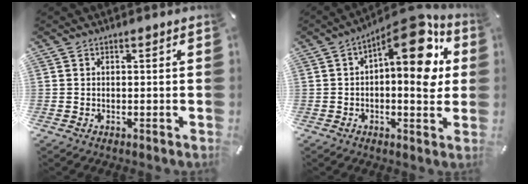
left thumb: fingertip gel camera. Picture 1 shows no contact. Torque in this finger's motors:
{"motor_torque": [2.00, 3.00, 0.96, 0.48, 0.48]}